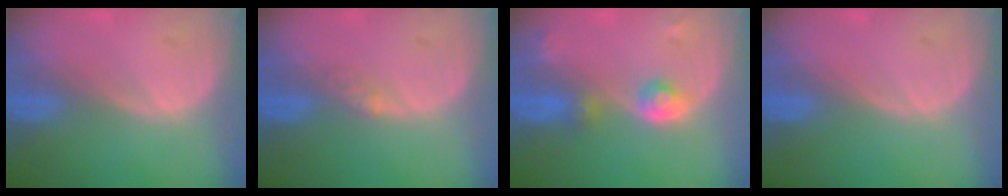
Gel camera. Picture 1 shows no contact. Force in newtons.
{"total": 1.6, "press": 1.3, "slide": 0.9}
{"total": 4.2, "press": 4.0, "slide": 1.4}
{"total": 0.0}